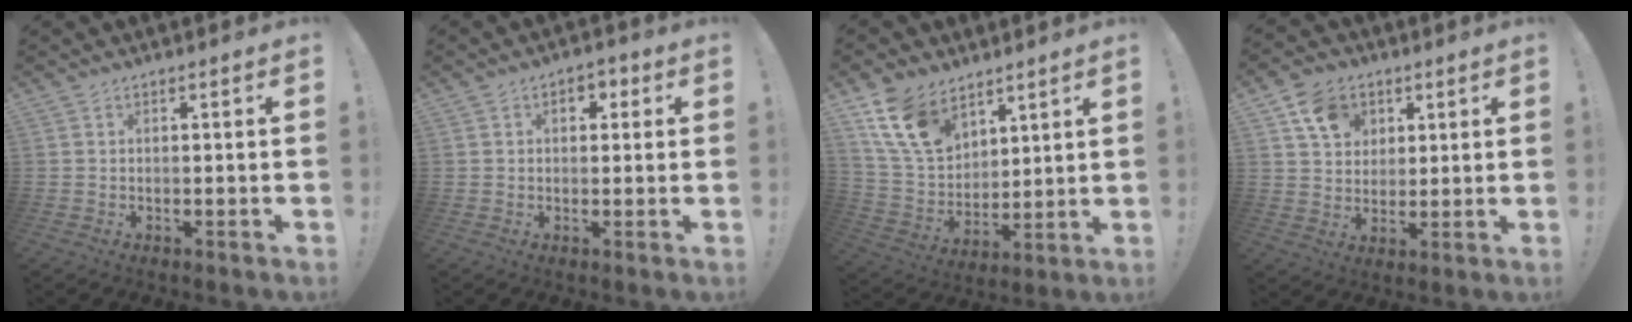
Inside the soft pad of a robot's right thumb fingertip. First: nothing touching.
{"total": 3.9, "force": [0.7, 3.0, 2.4], "torque": [-0.025, 0.008, 0.007]}
{"total": 15.3, "force": [9.7, 9.4, 7.2], "torque": [-0.146, -0.048, 0.190]}
{"total": 10.4, "force": [4.8, 8.4, 3.7], "torque": [-0.052, -0.018, 0.094]}